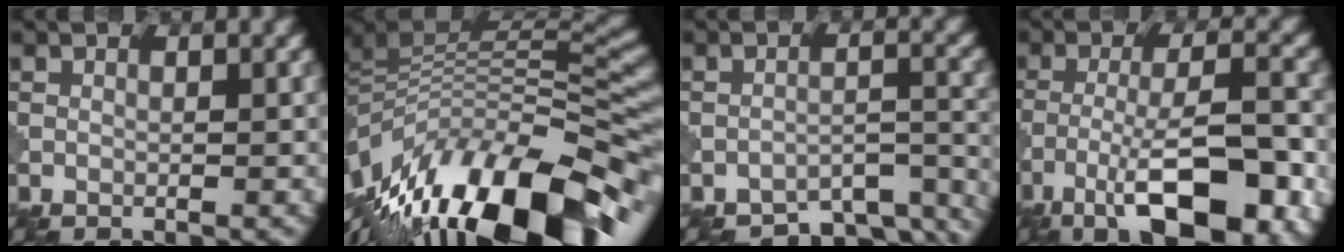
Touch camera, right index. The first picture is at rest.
{"total": 15.6, "force": [-7.4, 6.5, 12.1], "torque": [-0.215, 0.010, -0.122]}
{"total": 6.3, "force": [-5.8, 1.7, 1.9], "torque": [-0.023, -0.011, -0.074]}
{"total": 10.3, "force": [-5.2, 3.3, 8.2], "torque": [-0.138, 0.004, -0.082]}